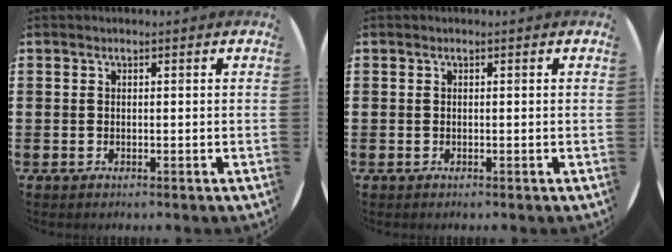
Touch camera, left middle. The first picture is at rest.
{"total": 0.0}